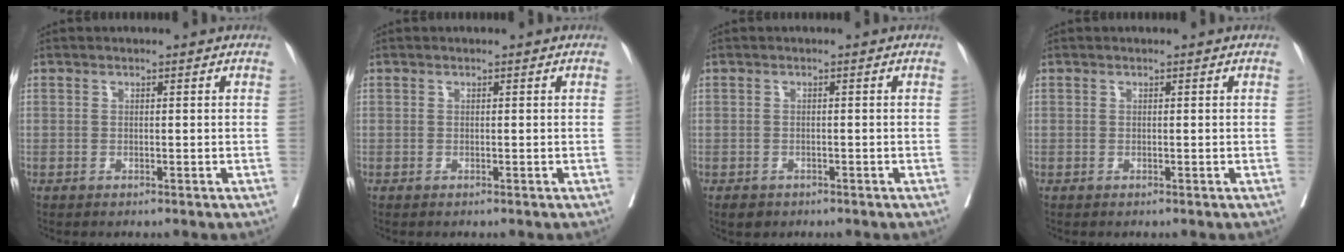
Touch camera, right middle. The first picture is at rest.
{"total": 0.0}
{"total": 1.9, "force": [-1.4, 1.3, 0.5], "torque": [-0.009, 0.000, -0.018]}
{"total": 0.0}